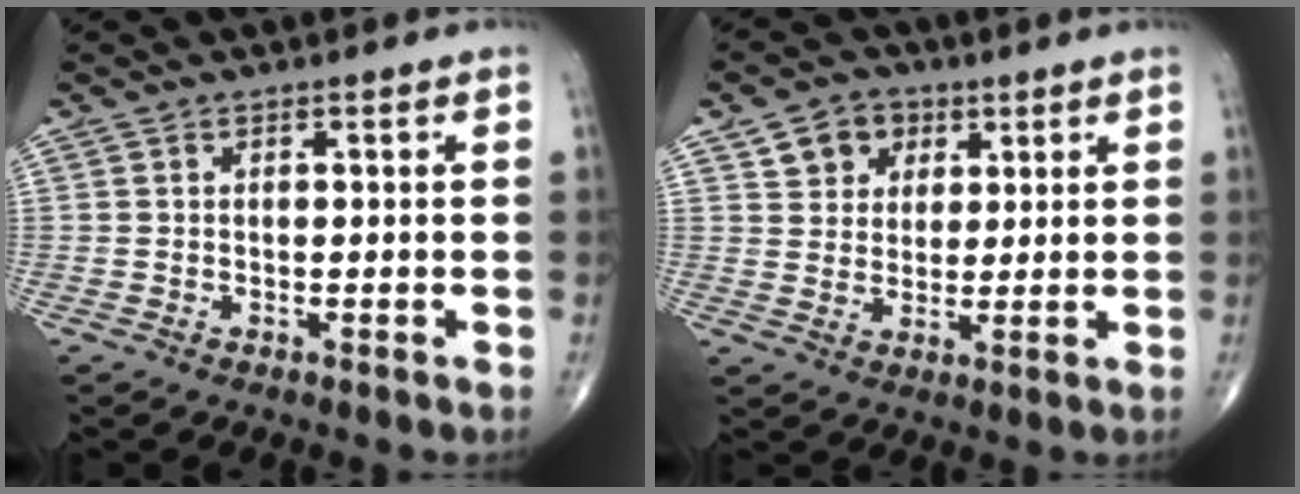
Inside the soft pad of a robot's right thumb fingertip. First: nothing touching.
{"total": 7.0, "force": [3.4, 5.7, 2.5], "torque": [-0.007, -0.011, 0.054]}